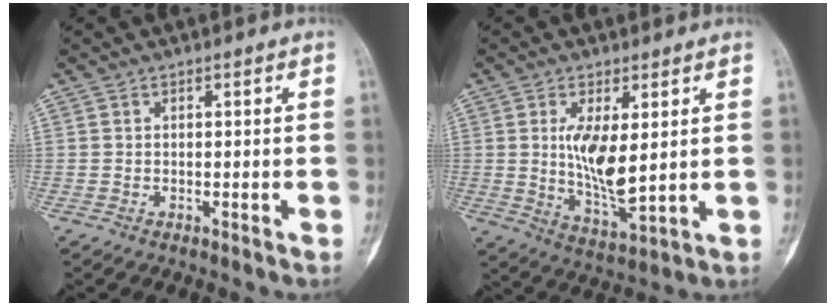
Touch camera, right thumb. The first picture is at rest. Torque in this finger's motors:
{"motor_torque": [0.45, 2.45, 0.54, -0.37, 0.33]}